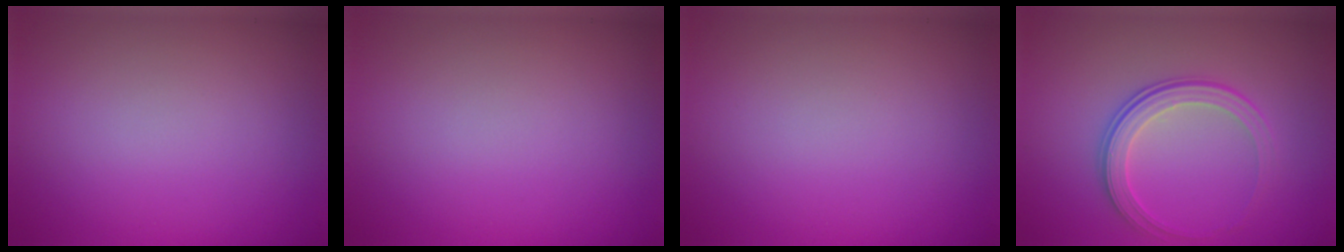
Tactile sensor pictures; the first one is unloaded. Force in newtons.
{"total": 0.0}
{"total": 0.0}
{"total": 3.3, "press": 2.8, "slide": 1.8}